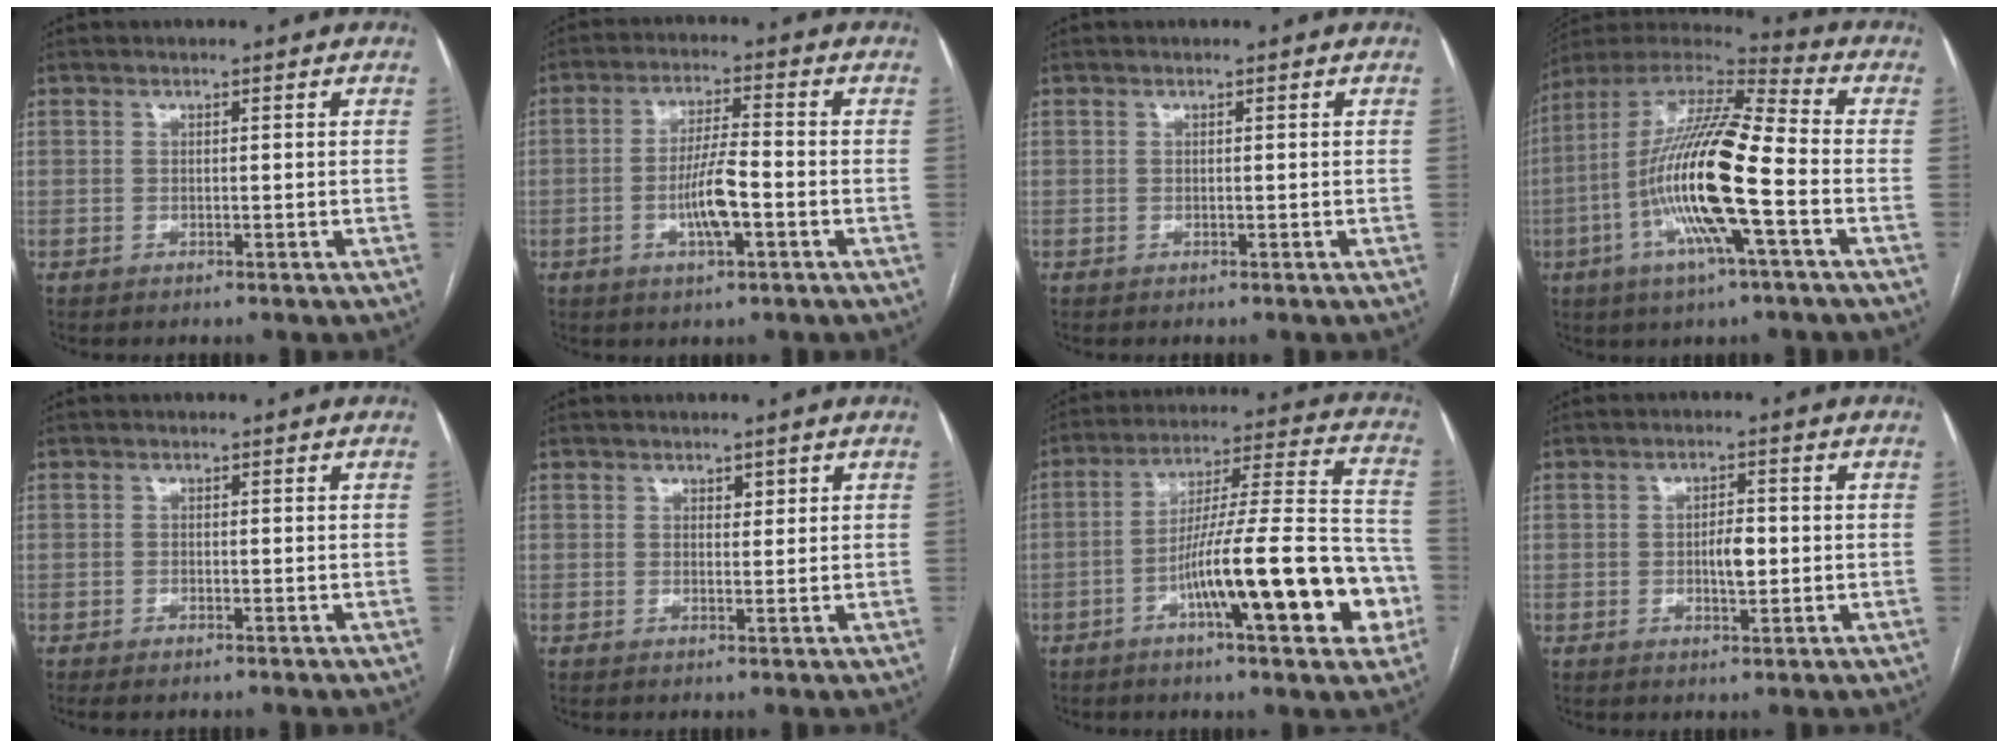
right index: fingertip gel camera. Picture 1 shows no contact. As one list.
[{"total": 6.9, "force": [-2.0, 1.2, 6.5], "torque": [-0.127, 0.003, -0.037]}, {"total": 0.0}, {"total": 19.3, "force": [-4.4, 1.9, 18.7], "torque": [-0.368, -0.005, -0.085]}, {"total": 1.0, "force": [-0.7, 0.4, 0.6], "torque": [-0.012, 0.000, -0.005]}, {"total": 1.3, "force": [0.8, 0.8, 0.7], "torque": [-0.007, 0.000, 0.010]}, {"total": 19.5, "force": [-7.0, 2.6, 18.1], "torque": [-0.249, 0.022, -0.101]}, {"total": 3.6, "force": [-0.3, 1.3, 3.3], "torque": [-0.053, 0.002, -0.003]}]